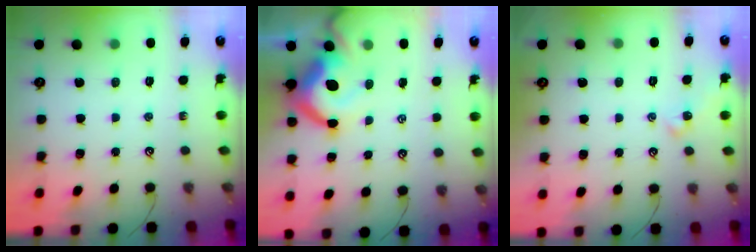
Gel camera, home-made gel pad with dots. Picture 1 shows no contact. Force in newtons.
{"total": 10.8, "press": 10.6, "slide": 1.9}
{"total": 1.8, "press": 1.7, "slide": 0.5}